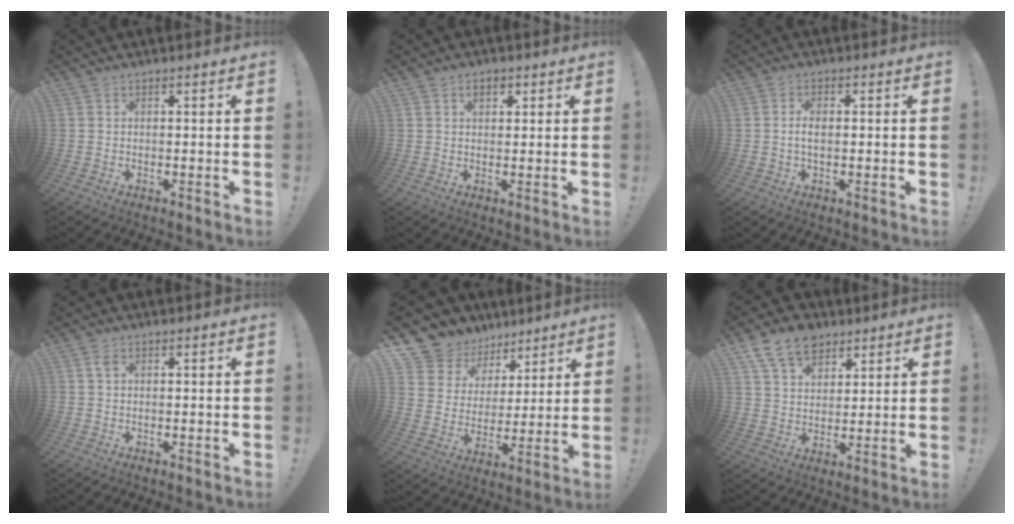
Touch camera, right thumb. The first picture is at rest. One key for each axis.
{"total": 2.9, "fx": 1.2, "fy": 2.0, "fz": 1.8, "tx": -0.022, "ty": 0.001, "tz": 0.019}
{"total": 3.5, "fx": -0.1, "fy": 1.8, "fz": 3.0, "tx": -0.051, "ty": 0.007, "tz": -0.003}
{"total": 1.5, "fx": 0.6, "fy": 0.5, "fz": 1.3, "tx": -0.021, "ty": 0.001, "tz": 0.008}
{"total": 10.0, "fx": 6.9, "fy": 7.2, "fz": 1.2, "tx": -0.027, "ty": -0.061, "tz": 0.138}
{"total": 12.0, "fx": 7.5, "fy": 7.7, "fz": 5.1, "tx": -0.080, "ty": -0.037, "tz": 0.145}